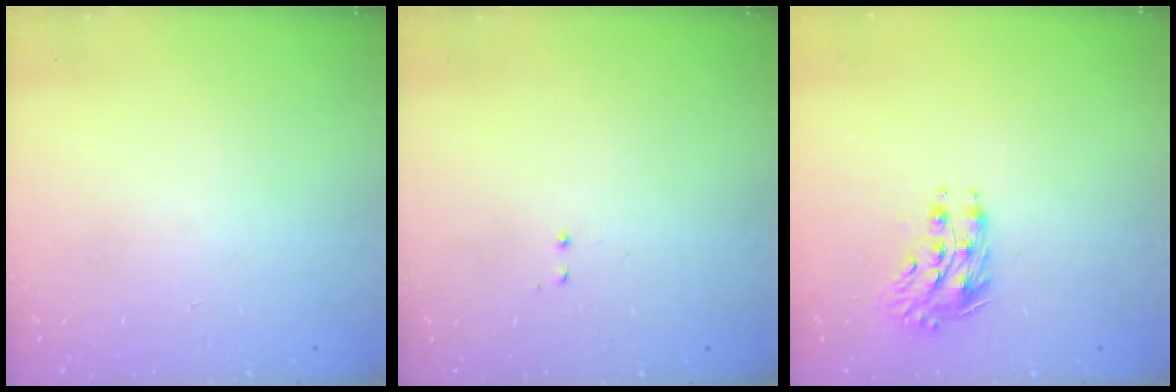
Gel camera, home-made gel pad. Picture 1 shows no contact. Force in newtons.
{"total": 0.5, "press": 0.5, "slide": 0.3}
{"total": 9.4, "press": 9.4, "slide": 0.9}